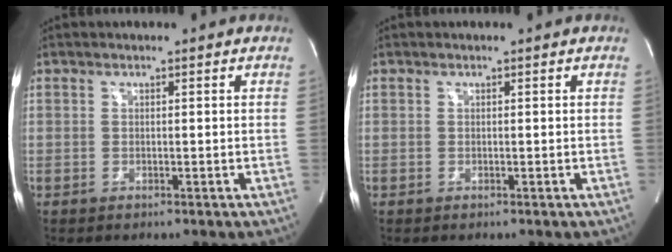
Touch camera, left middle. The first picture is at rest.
{"total": 0.0}